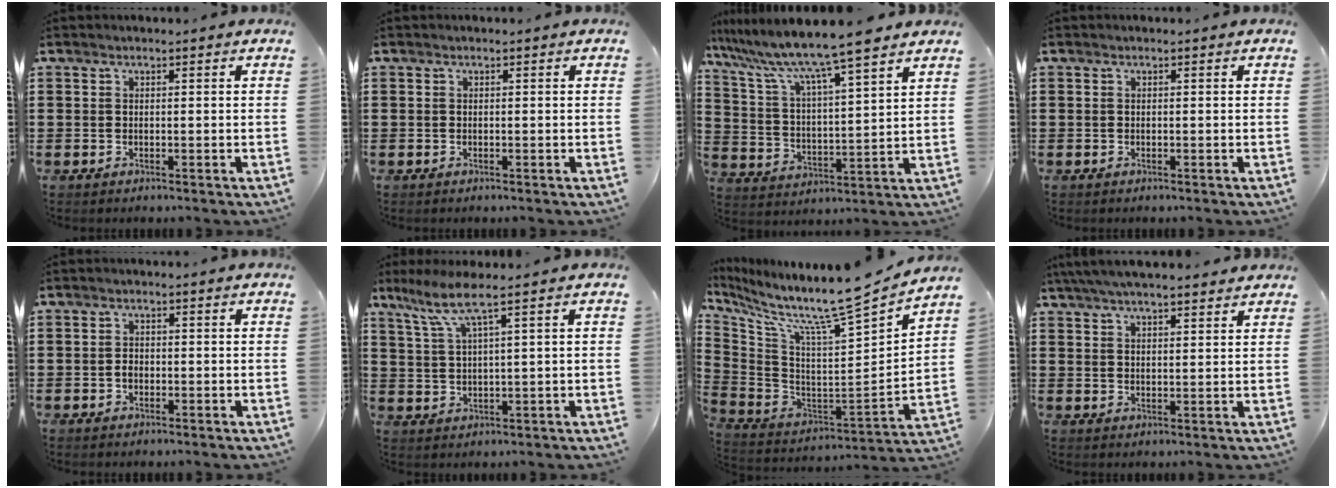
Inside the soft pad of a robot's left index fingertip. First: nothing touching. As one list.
[{"total": 0.0}, {"total": 9.2, "force": [8.0, -0.3, 4.6], "torque": [-0.122, -0.047, 0.130]}, {"total": 0.0}, {"total": 1.3, "force": [-0.3, 0.9, 1.0], "torque": [-0.021, 0.002, -0.006]}, {"total": 6.0, "force": [3.4, 0.1, 4.9], "torque": [-0.113, -0.007, 0.056]}, {"total": 10.3, "force": [8.8, -0.3, 5.3], "torque": [-0.123, -0.085, 0.136]}, {"total": 4.9, "force": [4.3, 0.6, 2.2], "torque": [-0.053, -0.004, 0.078]}]